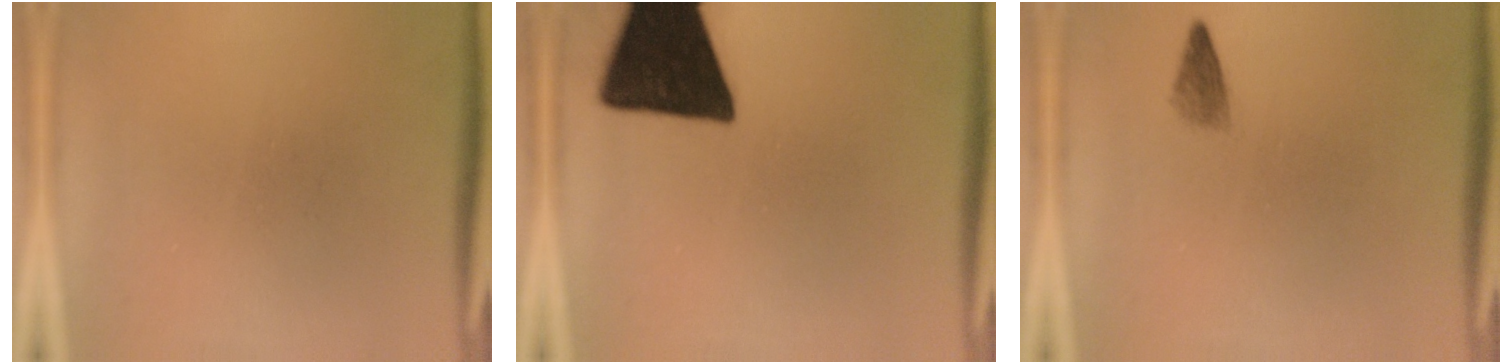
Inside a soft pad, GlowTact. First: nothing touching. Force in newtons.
{"total": 19.2}
{"total": 1.6}